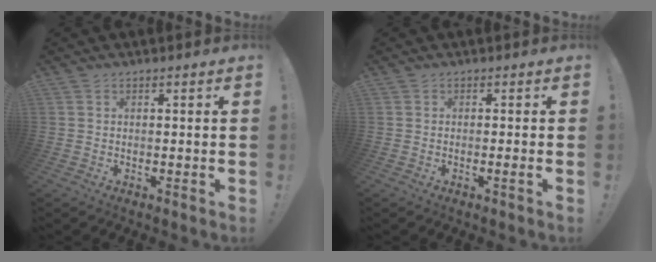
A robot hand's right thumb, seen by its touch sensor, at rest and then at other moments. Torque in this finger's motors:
{"motor_torque": [-0.20, 0.29, 0.10, 0.08, -0.08]}